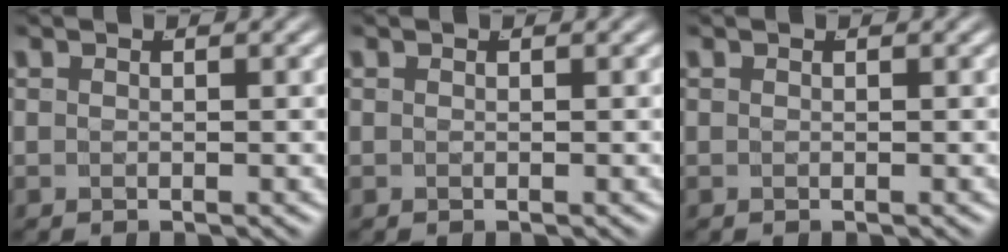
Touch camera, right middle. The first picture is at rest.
{"total": 0.0}
{"total": 0.0}